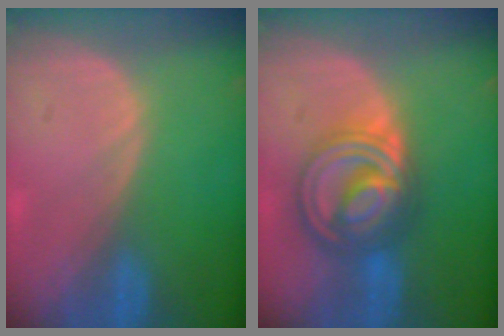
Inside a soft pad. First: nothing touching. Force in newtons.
{"total": 9.0, "press": 9.0, "slide": 0.7}